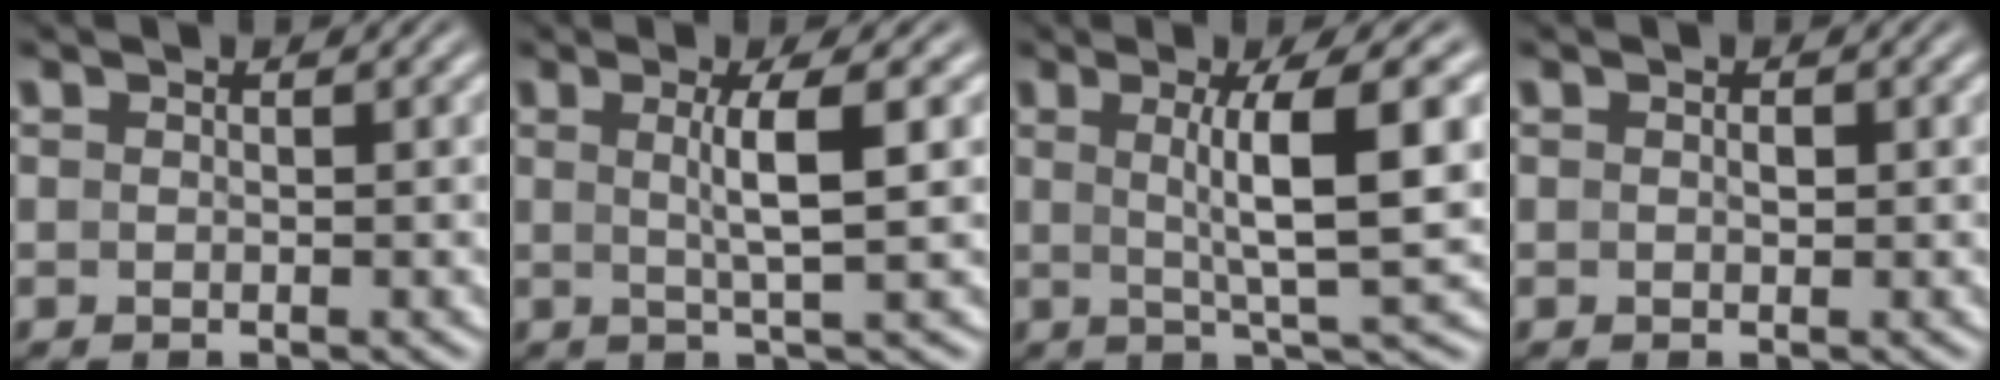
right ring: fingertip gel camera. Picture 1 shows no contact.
{"total": 3.5, "force": [0.6, -0.7, 3.3], "torque": [-0.055, -0.004, 0.015]}
{"total": 6.0, "force": [1.1, 0.1, 5.9], "torque": [-0.085, -0.002, 0.024]}
{"total": 0.6, "force": [0.0, 0.4, 0.5], "torque": [-0.013, -0.006, 0.004]}